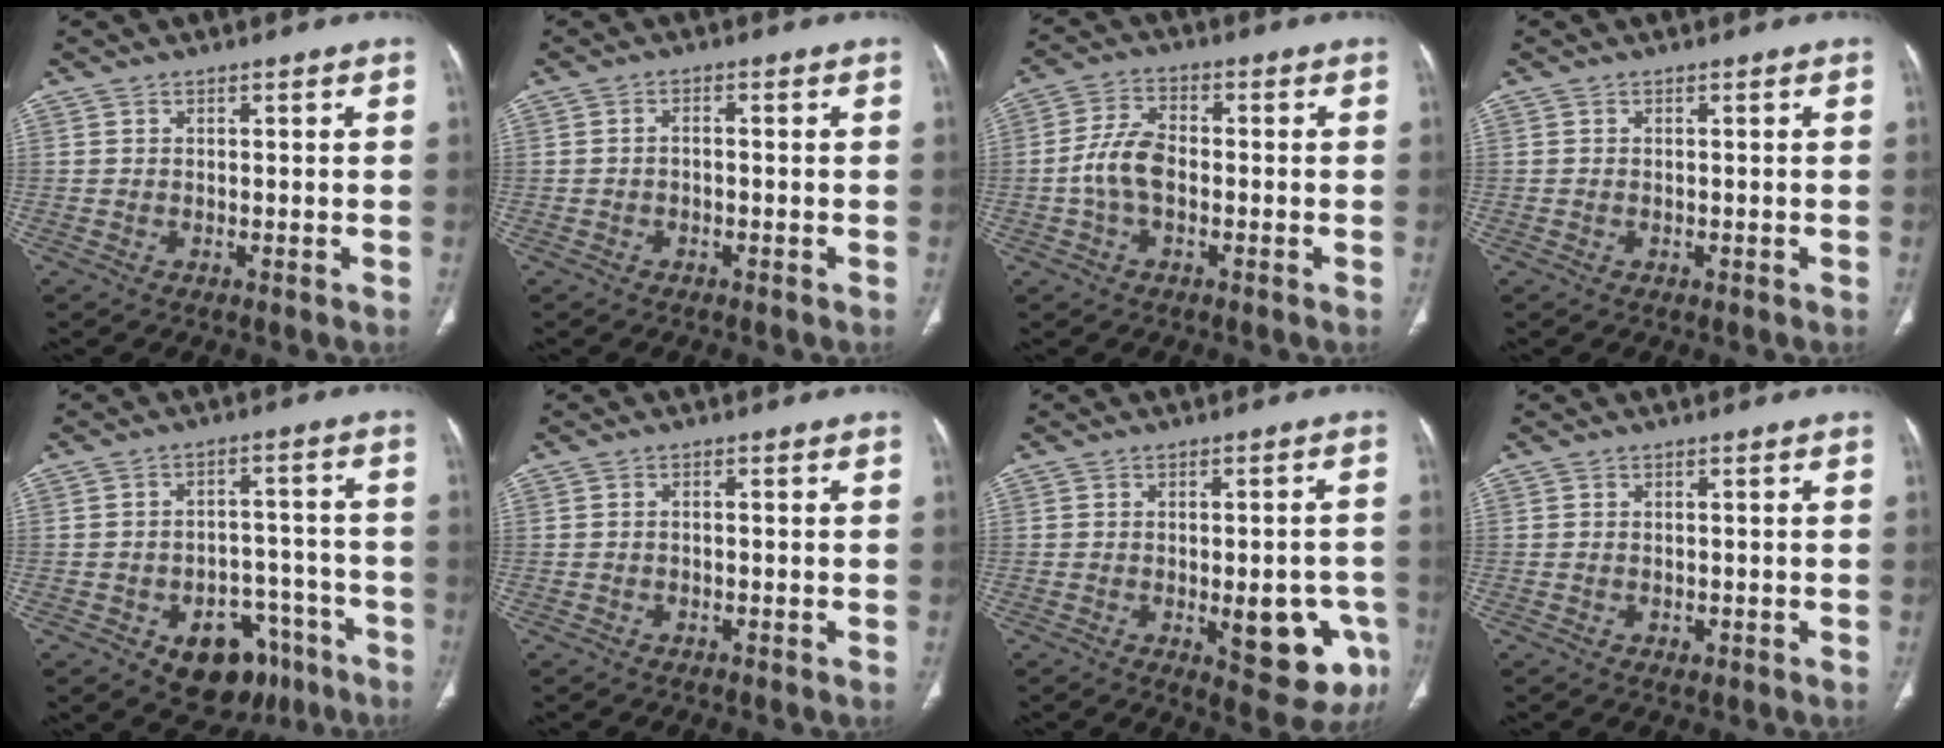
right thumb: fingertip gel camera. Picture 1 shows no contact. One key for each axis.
{"total": 1.3, "fx": -0.4, "fy": 0.8, "fz": 1.0, "tx": -0.016, "ty": 0.006, "tz": -0.009}
{"total": 7.3, "fx": -1.4, "fy": 4.2, "fz": 5.9, "tx": -0.123, "ty": 0.020, "tz": -0.030}
{"total": 0.0}
{"total": 13.6, "fx": -7.5, "fy": 8.9, "fz": 7.1, "tx": -0.051, "ty": 0.058, "tz": -0.095}
{"total": 0.7, "fx": -0.2, "fy": 0.4, "fz": 0.5, "tx": -0.008, "ty": 0.001, "tz": -0.007}
{"total": 12.5, "fx": -3.9, "fy": 5.1, "fz": 10.8, "tx": -0.106, "ty": 0.004, "tz": -0.035}
{"total": 1.1, "fx": -0.4, "fy": 0.8, "fz": 0.7, "tx": -0.011, "ty": 0.001, "tz": -0.001}